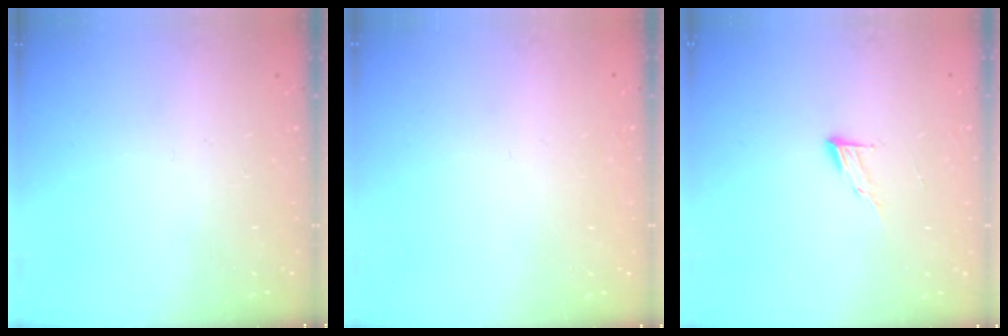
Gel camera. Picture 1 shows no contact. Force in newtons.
{"total": 1.6, "press": 1.6, "slide": 0.1}
{"total": 5.0, "press": 4.9, "slide": 0.5}